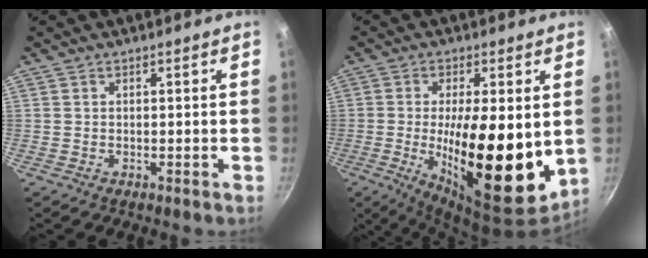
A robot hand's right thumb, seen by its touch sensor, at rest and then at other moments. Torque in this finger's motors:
{"motor_torque": [2.37, 2.64, 2.34, -0.18, 0.64]}